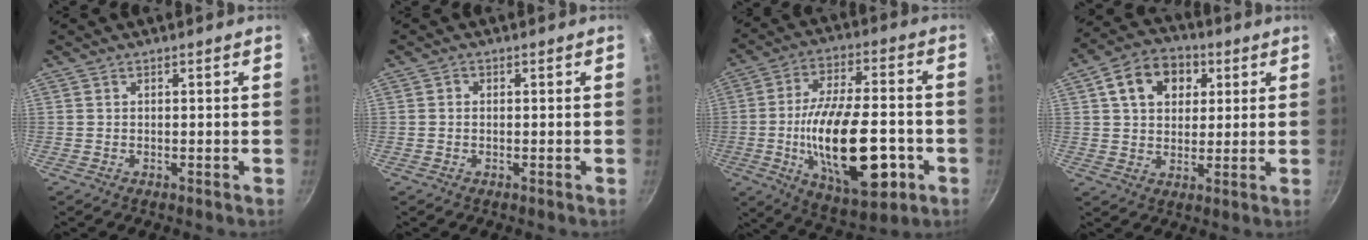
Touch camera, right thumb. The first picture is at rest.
{"total": 0.9, "force": [0.0, 0.7, 0.5], "torque": [-0.008, 0.005, -0.002]}
{"total": 23.1, "force": [-5.7, 10.1, 20.0], "torque": [-0.324, 0.017, -0.082]}
{"total": 11.8, "force": [4.1, 8.8, 6.7], "torque": [-0.087, 0.007, 0.056]}